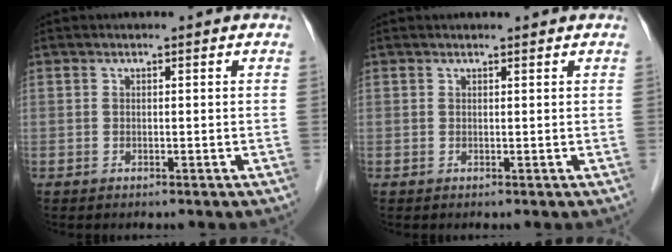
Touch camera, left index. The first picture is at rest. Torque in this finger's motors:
{"motor_torque": [0.21, -0.19, -0.05, -0.01]}